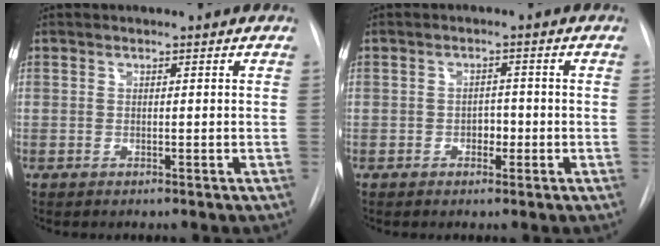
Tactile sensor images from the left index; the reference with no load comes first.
{"total": 2.1, "force": [-1.0, 1.4, 1.2], "torque": [-0.013, 0.004, -0.017]}